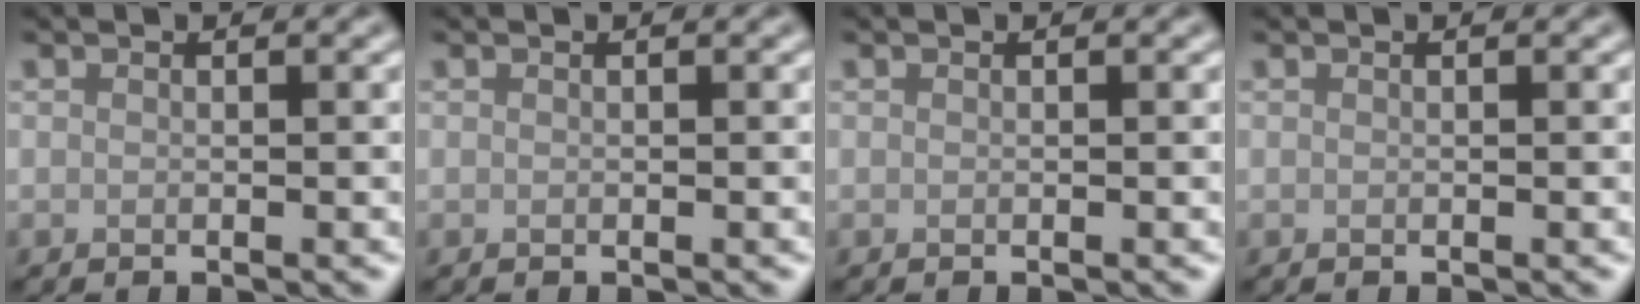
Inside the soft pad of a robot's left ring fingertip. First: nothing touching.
{"total": 0.0}
{"total": 0.0}
{"total": 0.0}